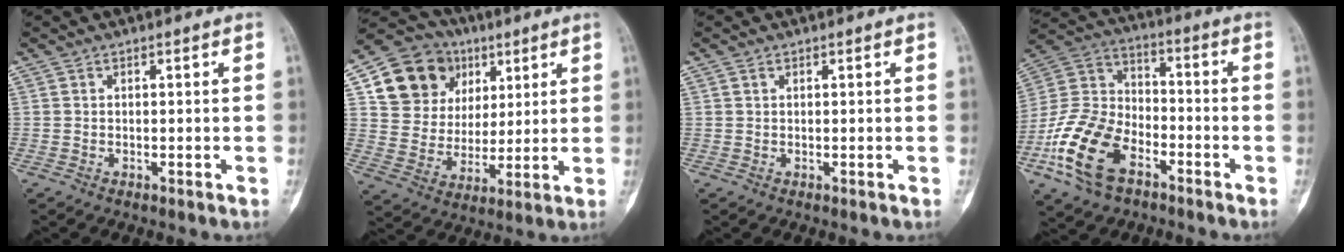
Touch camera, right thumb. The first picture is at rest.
{"total": 16.7, "force": [6.9, 13.9, 6.0], "torque": [-0.065, 0.002, 0.130]}
{"total": 0.5, "force": [0.3, 0.3, 0.3], "torque": [-0.006, 0.002, 0.006]}
{"total": 17.3, "force": [-8.2, 10.5, 11.1], "torque": [-0.219, 0.047, -0.161]}